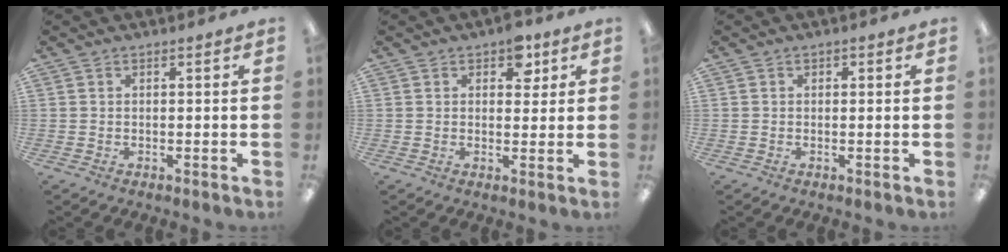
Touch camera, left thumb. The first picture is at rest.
{"total": 5.4, "force": [2.9, 3.3, 3.0], "torque": [-0.026, -0.004, 0.047]}
{"total": 0.6, "force": [-0.1, 0.5, 0.3], "torque": [-0.004, 0.003, -0.004]}